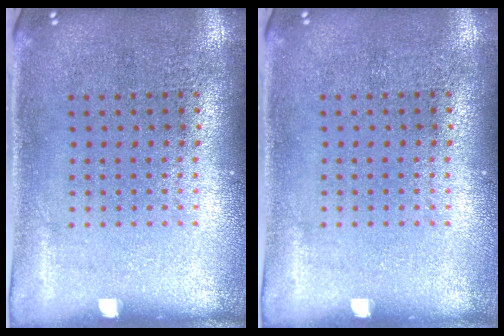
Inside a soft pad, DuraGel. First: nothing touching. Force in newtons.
{"total": 0.0}